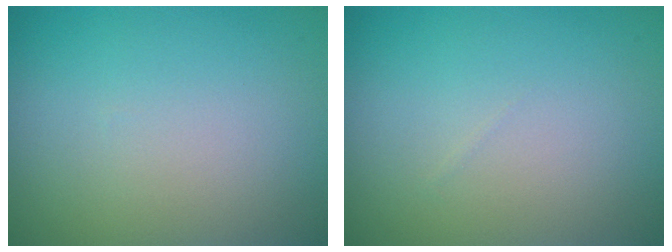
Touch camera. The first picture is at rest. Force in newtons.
{"total": 0.0}